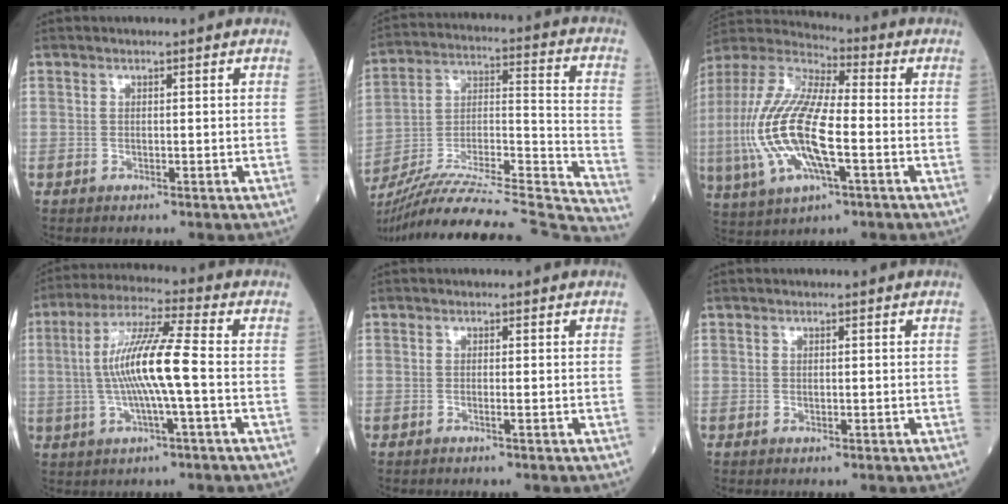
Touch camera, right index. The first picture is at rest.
{"total": 34.7, "force": [-32.0, 0.3, 13.2], "torque": [-0.170, -0.037, -0.476]}
{"total": 18.5, "force": [-3.3, 5.4, 17.4], "torque": [-0.389, -0.005, -0.060]}
{"total": 11.2, "force": [-0.7, 0.3, 11.2], "torque": [-0.217, 0.009, -0.019]}
{"total": 0.7, "force": [-0.2, -0.1, 0.6], "torque": [-0.011, -0.001, -0.005]}
{"total": 0.8, "force": [-0.1, 0.5, 0.6], "torque": [-0.007, -0.002, -0.002]}